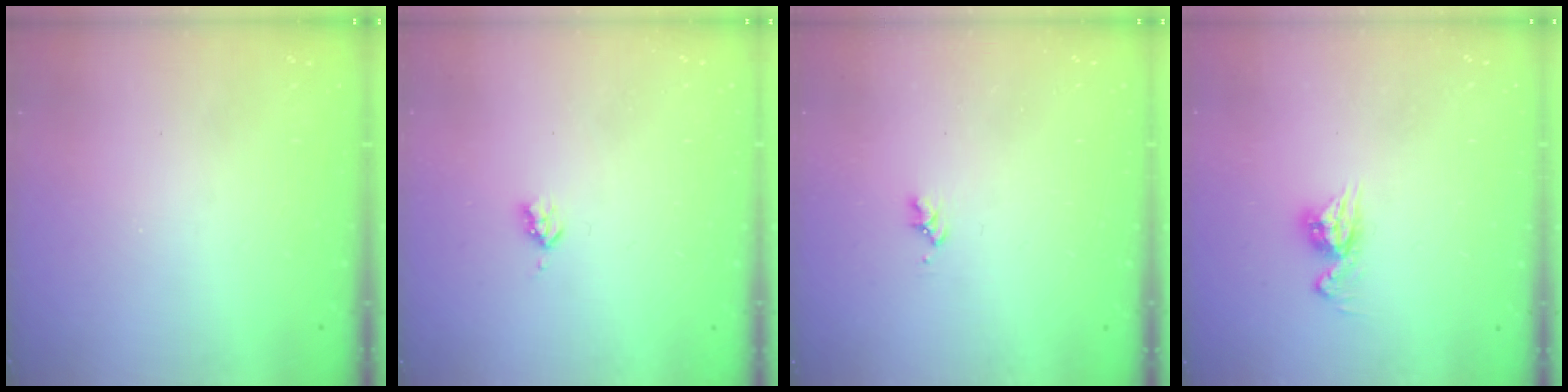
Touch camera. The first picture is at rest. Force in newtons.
{"total": 2.9, "press": 2.9, "slide": 0.5}
{"total": 1.6, "press": 1.6, "slide": 0.3}
{"total": 8.0, "press": 8.0, "slide": 0.7}